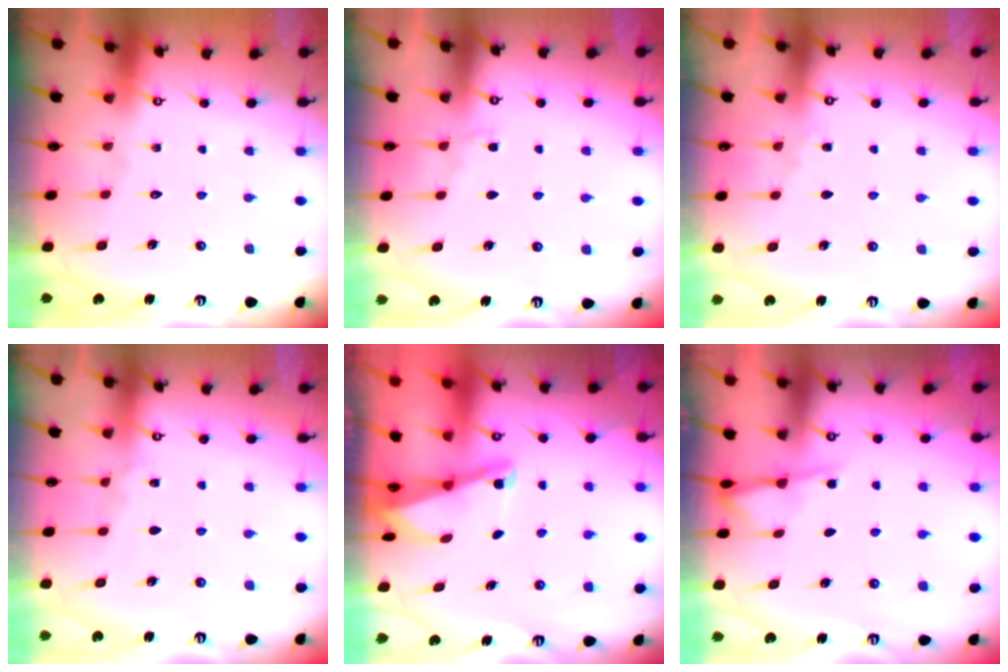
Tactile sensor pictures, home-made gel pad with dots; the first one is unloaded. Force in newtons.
{"total": 3.3, "press": 3.2, "slide": 0.5}
{"total": 3.8, "press": 3.7, "slide": 0.4}
{"total": 2.8, "press": 2.8, "slide": 0.4}
{"total": 2.1, "press": 2.0, "slide": 0.4}
{"total": 2.5, "press": 2.5, "slide": 0.4}